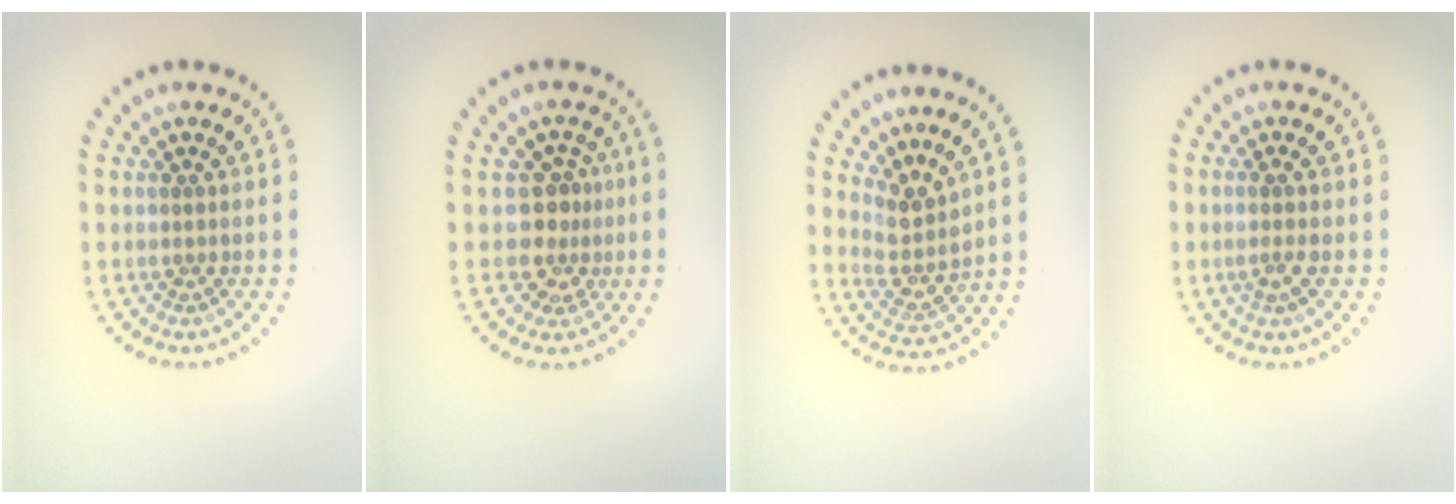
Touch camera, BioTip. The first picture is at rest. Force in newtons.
{"total": 2.9, "press": 2.3, "slide": 1.7}
{"total": 2.7, "press": 2.2, "slide": 1.7}
{"total": 1.3, "press": 1.0, "slide": 0.8}